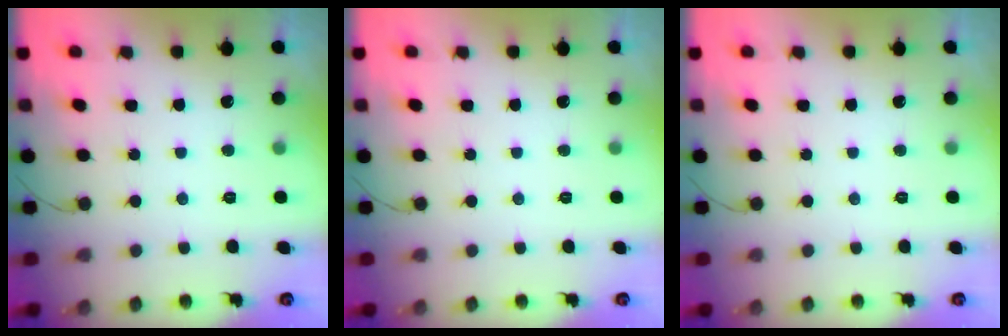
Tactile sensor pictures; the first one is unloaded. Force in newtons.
{"total": 0.0}
{"total": 0.0}